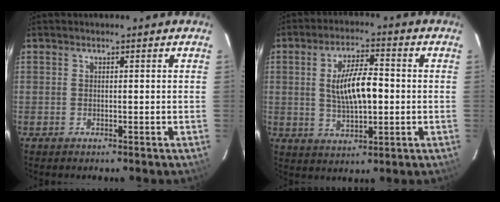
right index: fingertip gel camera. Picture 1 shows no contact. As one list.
[{"total": 10.0, "force": [0.2, 3.8, 9.2], "torque": [-0.173, 0.005, 0.010]}]